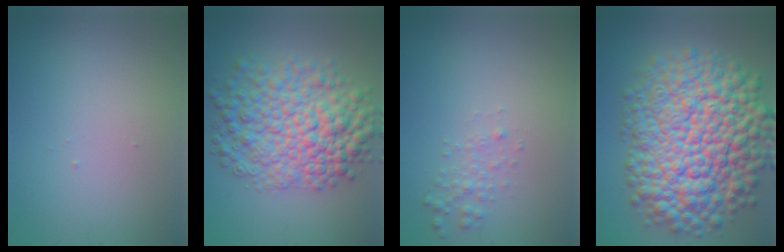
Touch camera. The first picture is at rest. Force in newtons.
{"total": 8.7, "press": 8.7, "slide": 0.2}
{"total": 1.3, "press": 1.3, "slide": 0.0}
{"total": 15.3, "press": 15.2, "slide": 0.5}